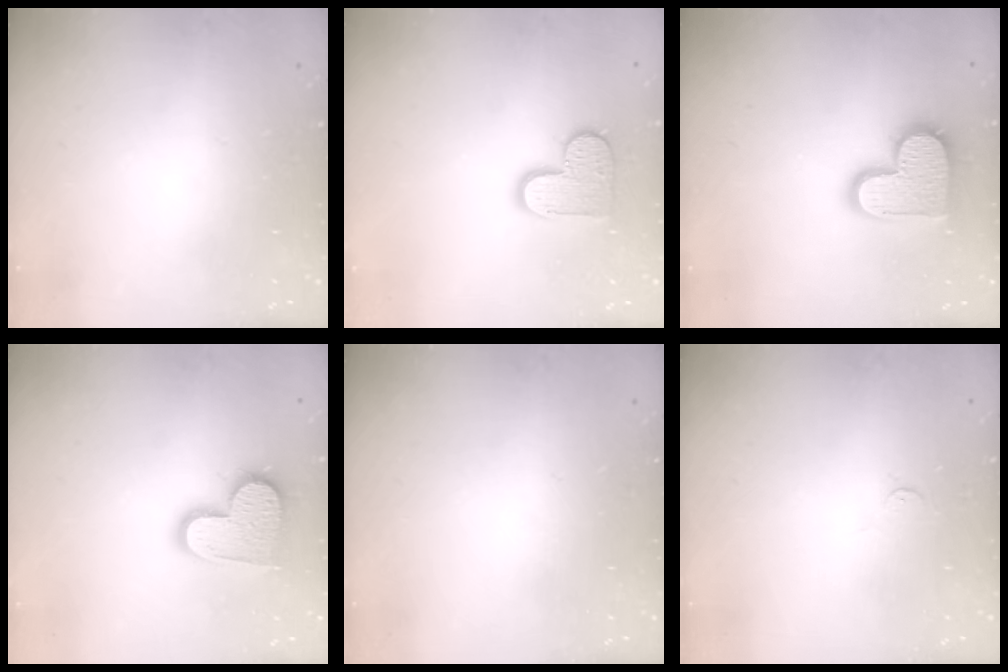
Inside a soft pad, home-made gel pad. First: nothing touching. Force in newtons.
{"total": 10.5, "press": 10.5, "slide": 0.5}
{"total": 15.1, "press": 15.1, "slide": 1.1}
{"total": 13.8, "press": 13.8, "slide": 1.1}
{"total": 0.0}
{"total": 3.2, "press": 3.2, "slide": 0.2}